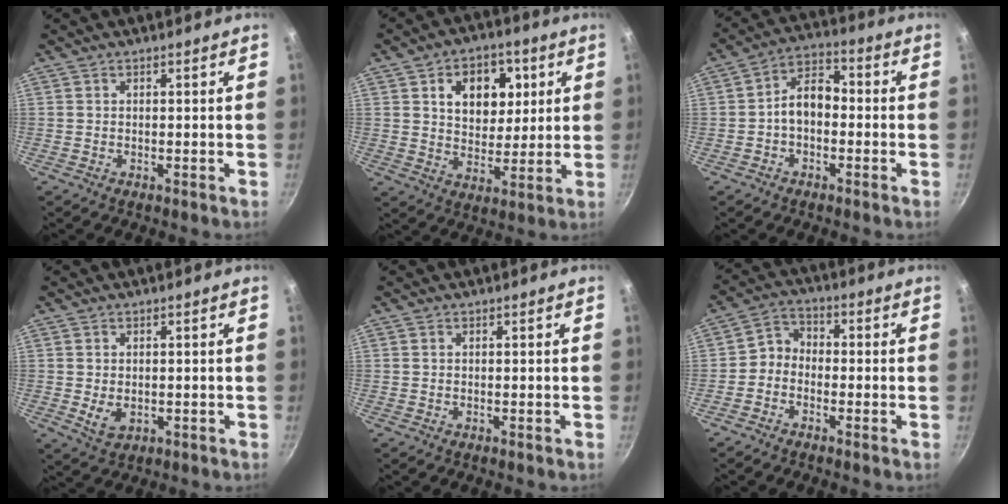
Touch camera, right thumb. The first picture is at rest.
{"total": 12.6, "force": [4.1, 9.1, 7.7], "torque": [-0.065, -0.014, 0.062]}
{"total": 7.4, "force": [-1.3, 4.9, 5.5], "torque": [-0.068, 0.034, -0.035]}
{"total": 3.4, "force": [-0.2, 2.4, 2.4], "torque": [-0.041, -0.009, 0.003]}
{"total": 0.0}
{"total": 4.1, "force": [-1.7, 3.2, 2.0], "torque": [-0.023, 0.032, -0.048]}